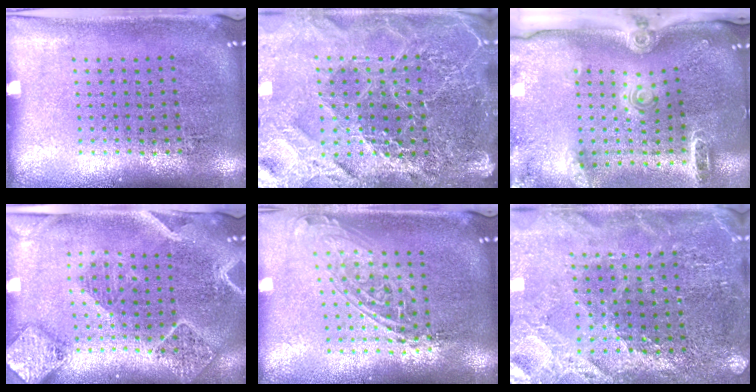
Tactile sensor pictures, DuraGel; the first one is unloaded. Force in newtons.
{"total": 5.0, "press": 4.5, "slide": 2.1}
{"total": 2.8, "press": 2.0, "slide": 1.9}
{"total": 2.3, "press": 2.1, "slide": 0.9}
{"total": 1.5, "press": 1.3, "slide": 0.9}
{"total": 2.8, "press": 2.7, "slide": 0.3}